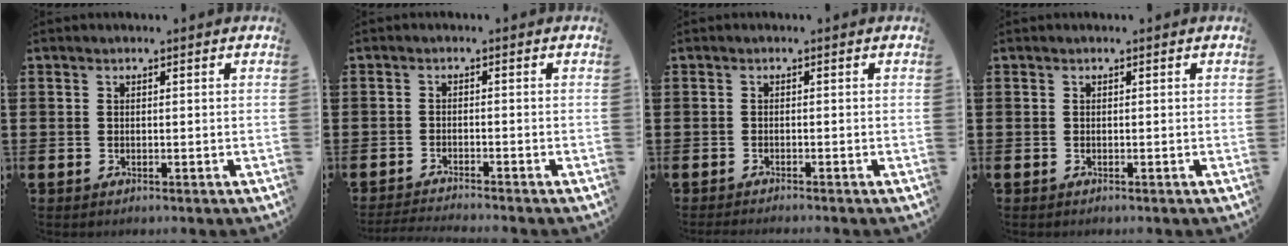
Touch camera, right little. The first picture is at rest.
{"total": 1.6, "force": [-1.5, -0.2, 0.2], "torque": [-0.004, 0.002, -0.031]}
{"total": 0.7, "force": [-0.7, -0.1, 0.1], "torque": [-0.001, -0.004, -0.013]}
{"total": 0.0}